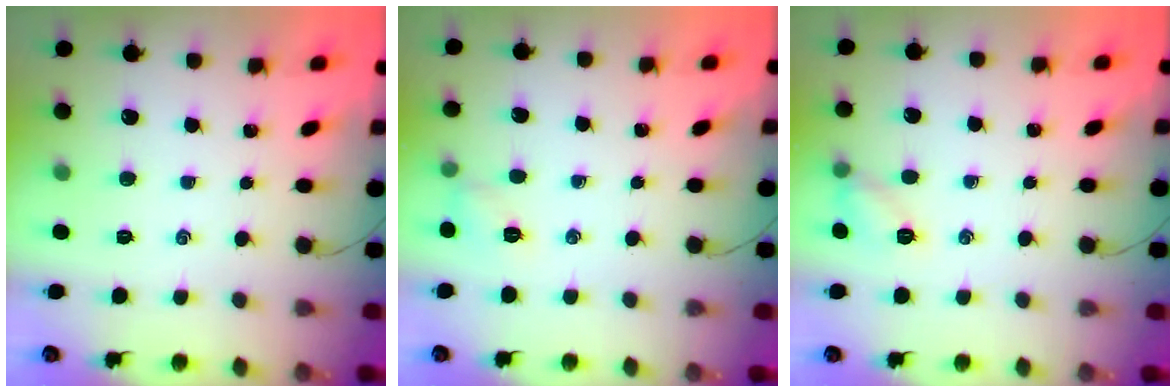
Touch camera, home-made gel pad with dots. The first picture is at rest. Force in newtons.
{"total": 4.5, "press": 4.2, "slide": 1.6}
{"total": 6.9, "press": 6.8, "slide": 0.8}